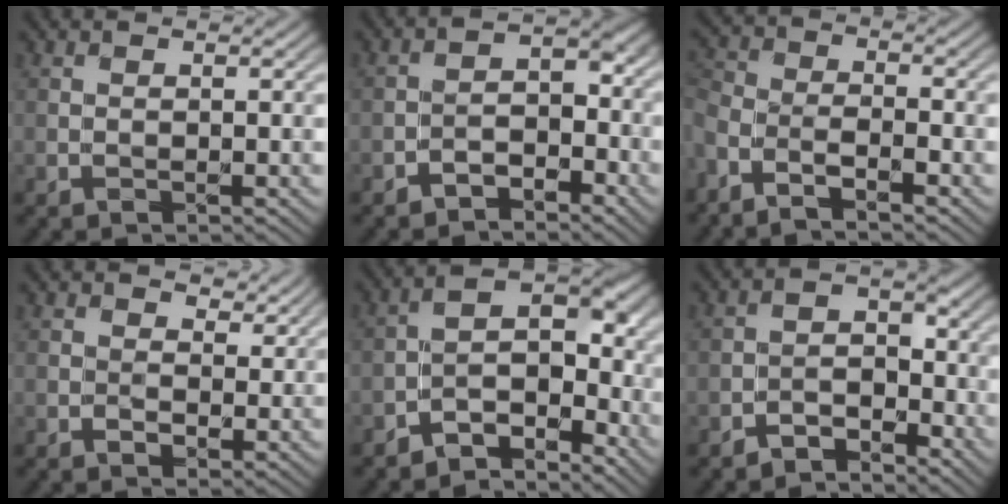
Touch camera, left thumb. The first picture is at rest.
{"total": 3.0, "force": [-2.6, 1.5, 0.6], "torque": [0.003, 0.010, -0.046]}
{"total": 4.8, "force": [-4.1, 1.1, 2.2], "torque": [-0.057, -0.006, -0.087]}
{"total": 3.9, "force": [2.7, 2.6, 1.2], "torque": [-0.018, -0.011, 0.036]}
{"total": 6.6, "force": [-5.3, 3.2, 2.4], "torque": [-0.009, 0.002, -0.107]}
{"total": 3.4, "force": [-2.8, 2.0, 0.0], "torque": [0.013, 0.006, -0.054]}